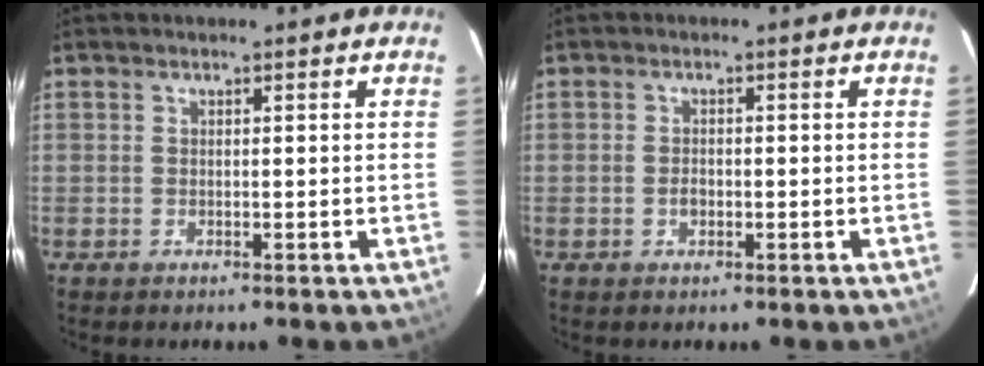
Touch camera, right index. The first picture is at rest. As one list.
[{"total": 1.6, "force": [-0.6, 1.2, 1.0], "torque": [-0.019, 0.003, -0.011]}]